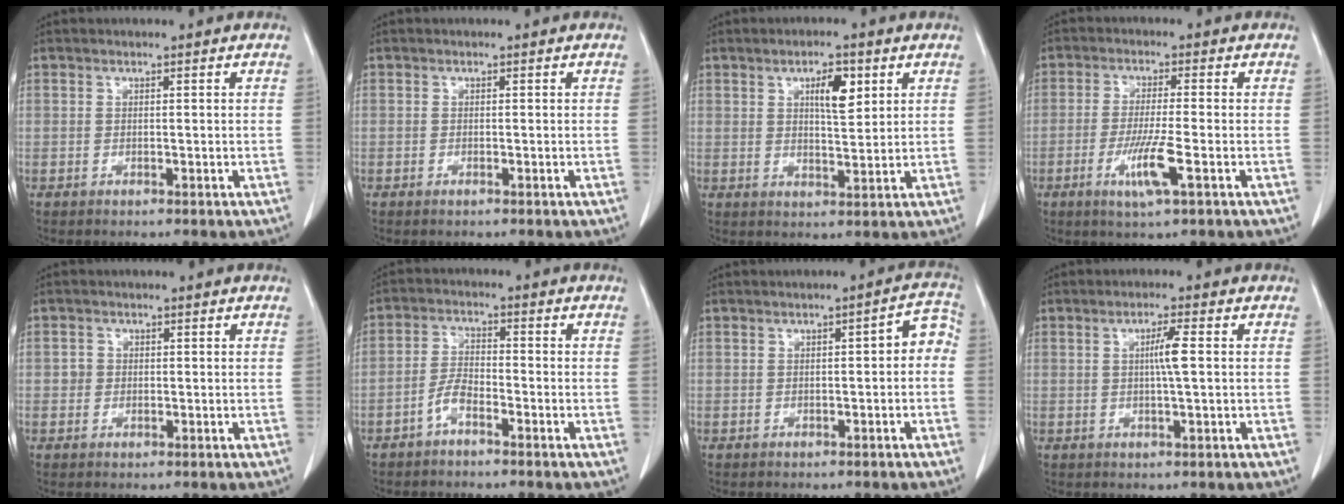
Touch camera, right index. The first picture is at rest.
{"total": 0.5, "force": [-0.4, 0.1, 0.4], "torque": [-0.009, -0.001, -0.005]}
{"total": 5.3, "force": [2.2, 1.6, 4.5], "torque": [-0.076, 0.001, 0.039]}
{"total": 5.1, "force": [-1.9, -0.3, 4.7], "torque": [-0.094, -0.013, -0.036]}
{"total": 1.4, "force": [0.0, 1.3, 0.3], "torque": [-0.002, 0.003, 0.000]}
{"total": 3.5, "force": [-2.4, 1.1, 2.3], "torque": [-0.047, 0.009, -0.048]}
{"total": 3.9, "force": [-0.3, 1.5, 3.7], "torque": [-0.038, 0.026, -0.009]}
{"total": 3.4, "force": [0.3, -0.2, 3.4], "torque": [-0.061, -0.001, 0.005]}